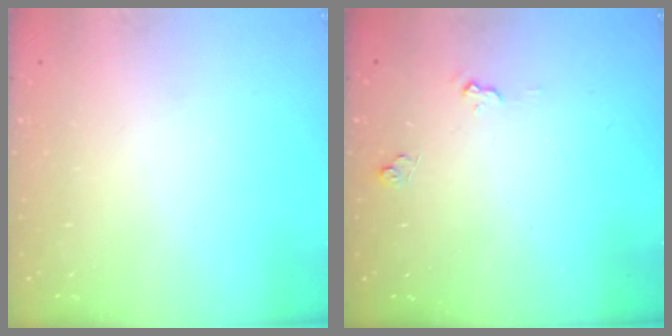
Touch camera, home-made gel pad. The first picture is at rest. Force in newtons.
{"total": 4.7, "press": 4.7, "slide": 0.5}